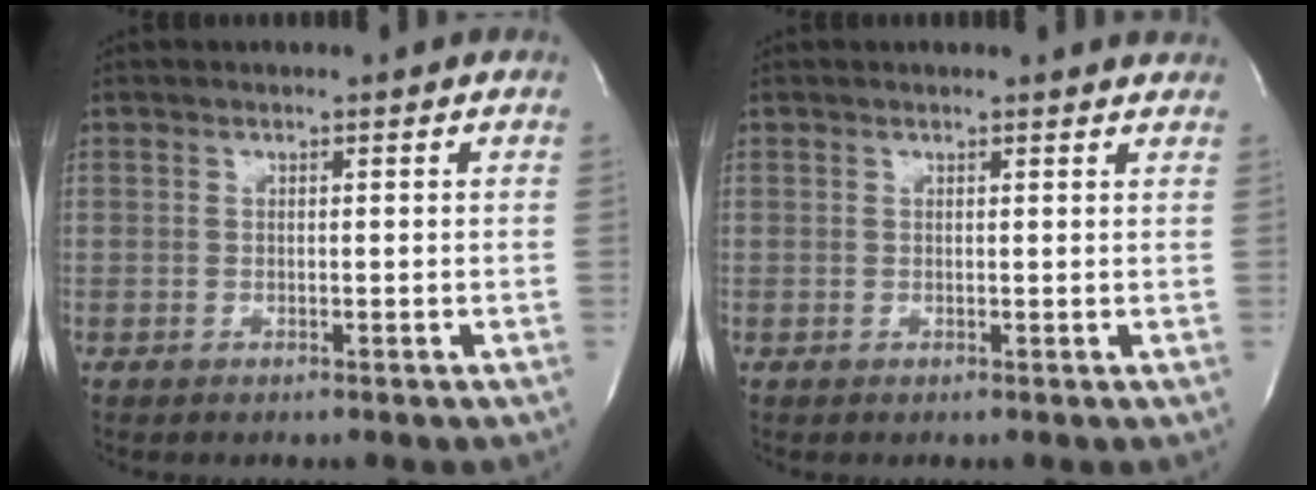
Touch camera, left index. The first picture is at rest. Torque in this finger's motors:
{"motor_torque": [0.31, -0.58, 0.09, 0.01]}